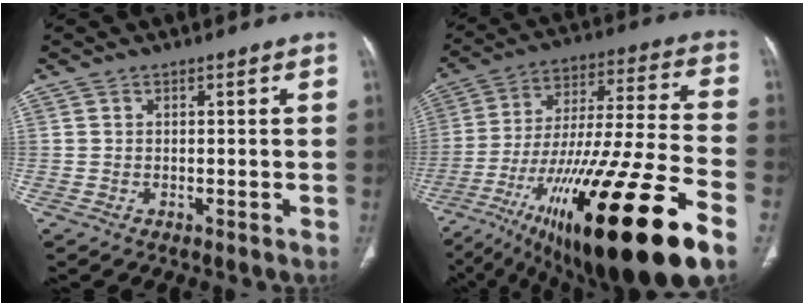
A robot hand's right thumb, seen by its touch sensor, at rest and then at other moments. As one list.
[{"total": 34.2, "force": [-18.0, 6.6, 28.3], "torque": [-0.458, 0.027, -0.292]}]